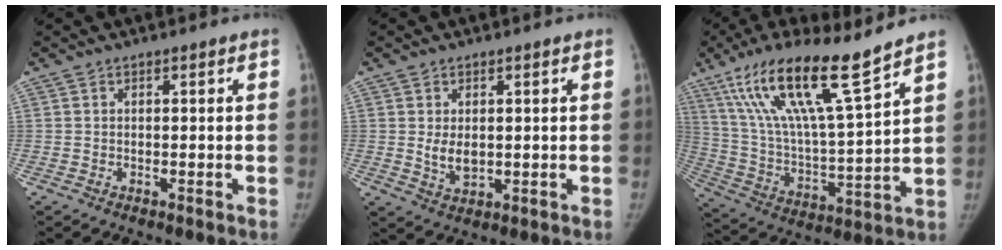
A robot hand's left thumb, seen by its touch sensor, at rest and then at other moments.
{"total": 4.3, "force": [0.4, 2.7, 3.3], "torque": [-0.051, -0.012, 0.014]}
{"total": 20.2, "force": [13.3, 2.8, 15.0], "torque": [-0.264, -0.054, 0.248]}